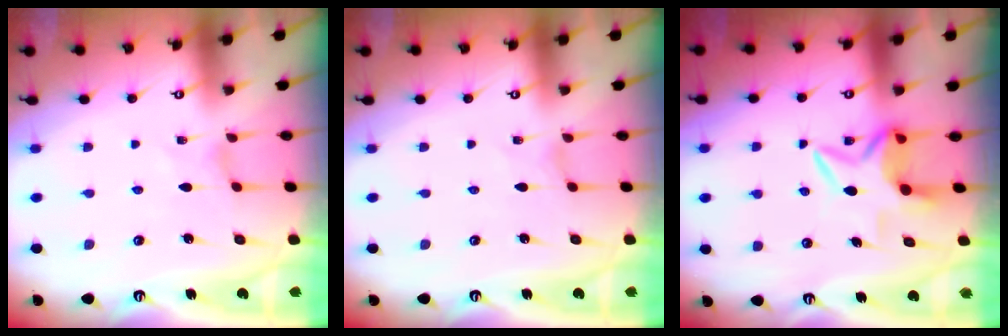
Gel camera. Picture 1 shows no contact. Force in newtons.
{"total": 0.0}
{"total": 6.9, "press": 6.9, "slide": 0.6}